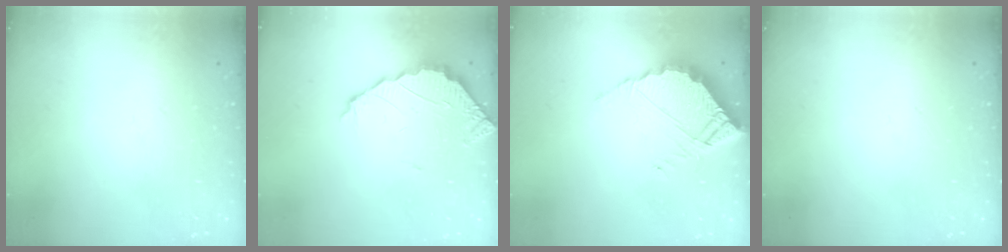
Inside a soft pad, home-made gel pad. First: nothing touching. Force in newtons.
{"total": 2.6, "press": 2.6, "slide": 0.2}
{"total": 7.6, "press": 7.6, "slide": 0.3}
{"total": 0.0}